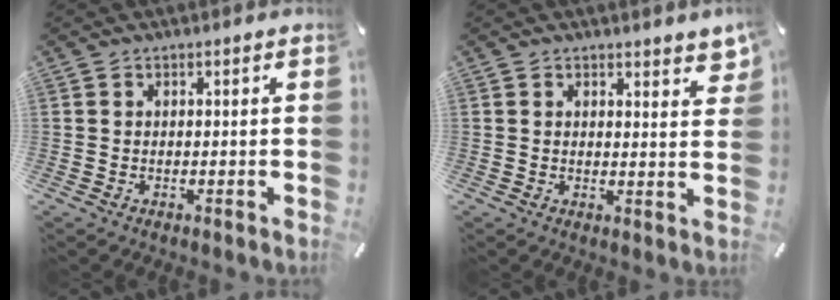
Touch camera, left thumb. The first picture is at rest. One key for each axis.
{"total": 2.9, "fx": 2.5, "fy": 1.0, "fz": 1.2, "tx": -0.012, "ty": -0.013, "tz": 0.043}